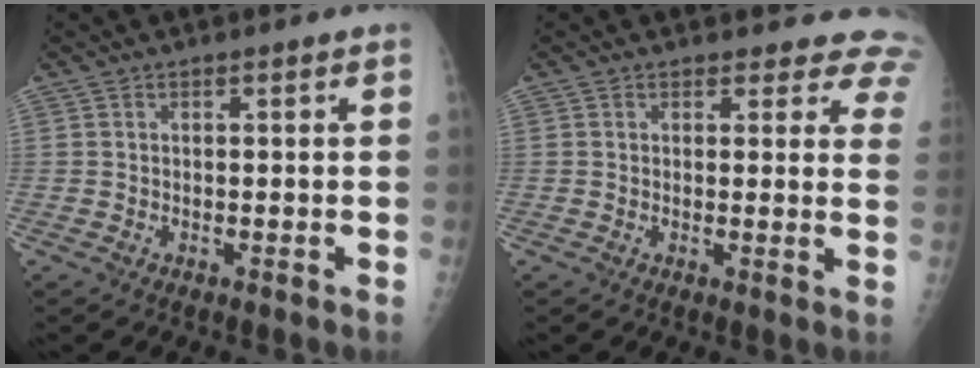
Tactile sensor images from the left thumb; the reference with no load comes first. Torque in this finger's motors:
{"motor_torque": [0.08, 0.08, -0.09, -0.25, 0.00]}